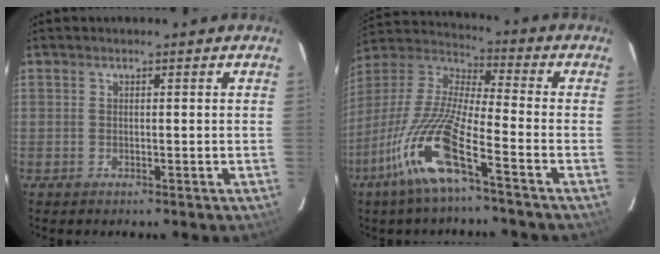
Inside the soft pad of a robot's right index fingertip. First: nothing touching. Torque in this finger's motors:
{"motor_torque": [1.33, -0.81, 1.03, 0.21]}